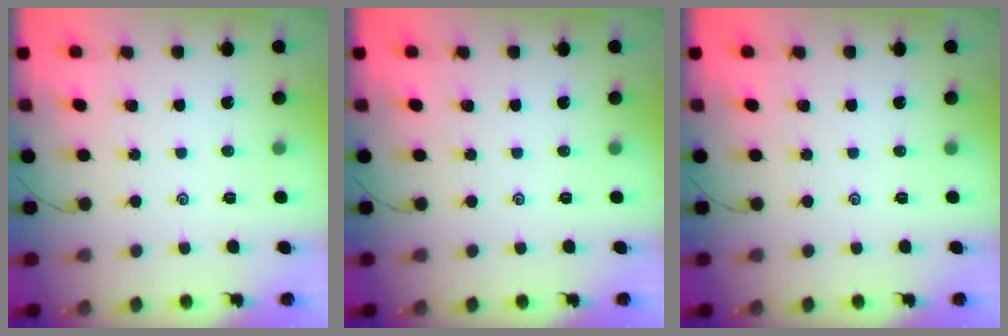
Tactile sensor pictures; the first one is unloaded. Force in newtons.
{"total": 0.0}
{"total": 0.0}